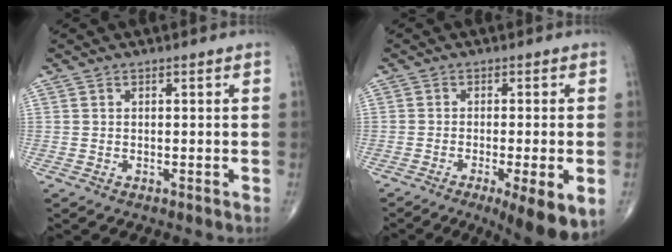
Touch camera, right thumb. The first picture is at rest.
{"total": 10.2, "force": [-4.4, 1.9, 9.0], "torque": [-0.124, -0.013, -0.064]}